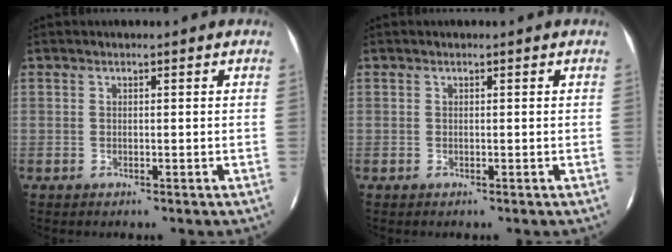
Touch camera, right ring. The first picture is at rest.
{"total": 0.0}